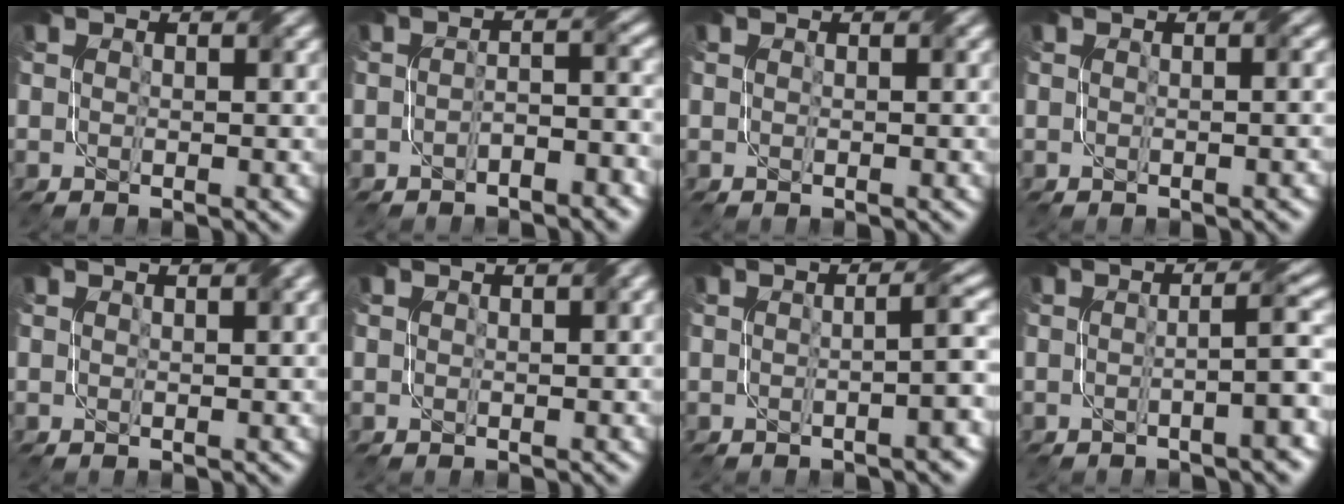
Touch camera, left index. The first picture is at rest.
{"total": 2.8, "force": [-1.8, 0.9, 2.0], "torque": [-0.035, 0.004, -0.031]}
{"total": 0.0}
{"total": 1.3, "force": [-0.2, 0.6, 1.2], "torque": [-0.004, -0.004, -0.007]}
{"total": 3.5, "force": [2.1, 1.4, 2.4], "torque": [-0.013, 0.013, 0.004]}
{"total": 2.2, "force": [1.2, 0.7, 1.6], "torque": [-0.013, 0.006, 0.008]}
{"total": 3.9, "force": [-0.6, 1.0, 3.7], "torque": [-0.027, 0.013, -0.013]}
{"total": 4.4, "force": [-0.8, 0.8, 4.3], "torque": [-0.049, 0.014, -0.021]}